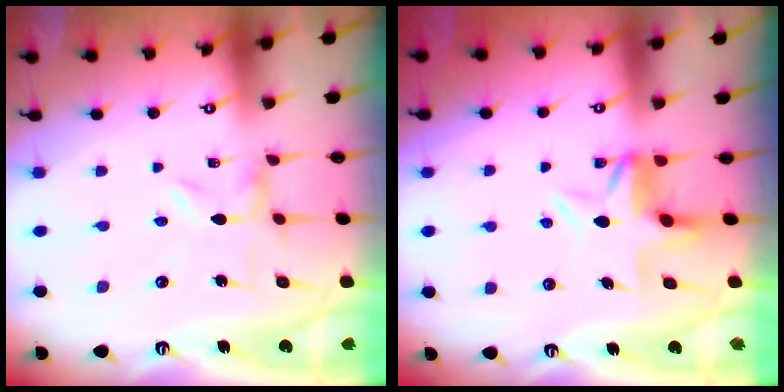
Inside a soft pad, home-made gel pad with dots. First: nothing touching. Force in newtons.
{"total": 7.0, "press": 6.7, "slide": 2.0}